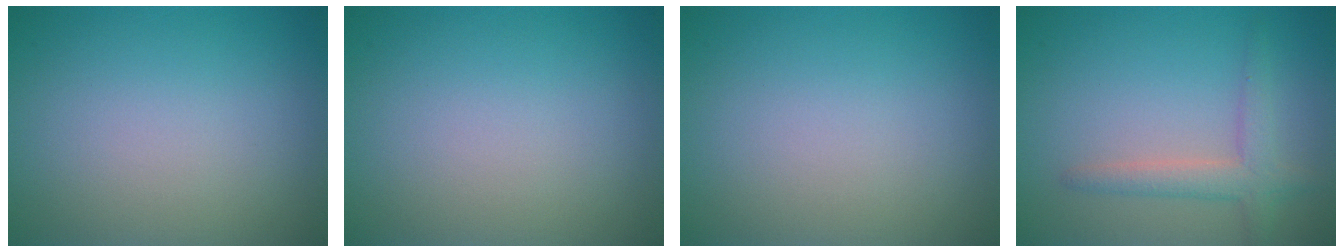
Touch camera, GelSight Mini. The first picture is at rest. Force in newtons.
{"total": 0.0}
{"total": 0.0}
{"total": 2.7, "press": 2.7, "slide": 0.2}